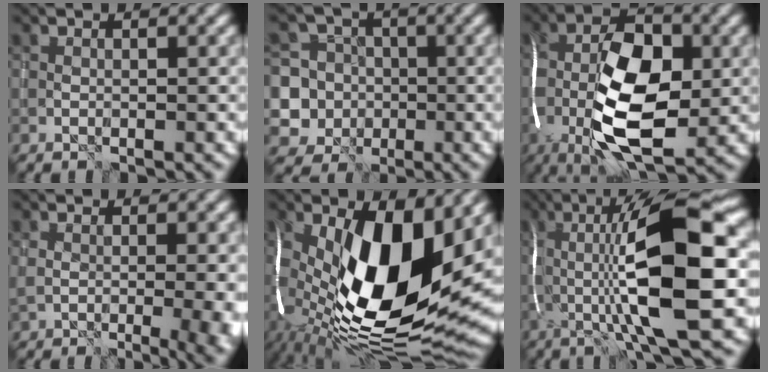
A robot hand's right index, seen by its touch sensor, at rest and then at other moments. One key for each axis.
{"total": 8.3, "fx": -2.2, "fy": 7.7, "fz": 2.1, "tx": -0.042, "ty": 0.002, "tz": -0.062}
{"total": 12.3, "fx": -1.8, "fy": 5.8, "fz": 10.7, "tx": -0.185, "ty": 0.004, "tz": -0.041}
{"total": 6.1, "fx": 0.3, "fy": 2.9, "fz": 5.3, "tx": -0.047, "ty": -0.013, "tz": 0.016}
{"total": 18.4, "fx": 0.2, "fy": 8.9, "fz": 16.1, "tx": -0.288, "ty": -0.008, "tz": -0.007}
{"total": 13.5, "fx": -0.4, "fy": 2.6, "fz": 13.2, "tx": -0.212, "ty": 0.022, "tz": -0.010}